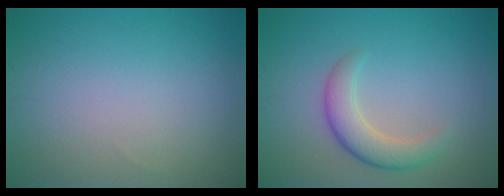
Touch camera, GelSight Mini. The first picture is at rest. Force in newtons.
{"total": 3.5, "press": 3.5, "slide": 0.3}